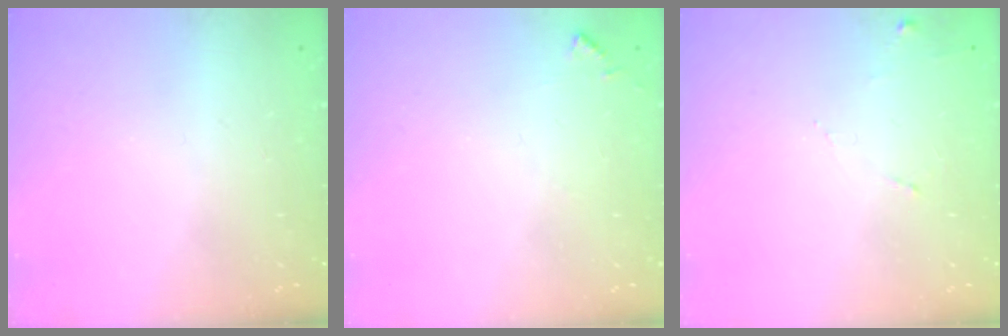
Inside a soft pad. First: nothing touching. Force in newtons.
{"total": 5.8, "press": 5.7, "slide": 0.7}
{"total": 5.9, "press": 5.8, "slide": 0.7}